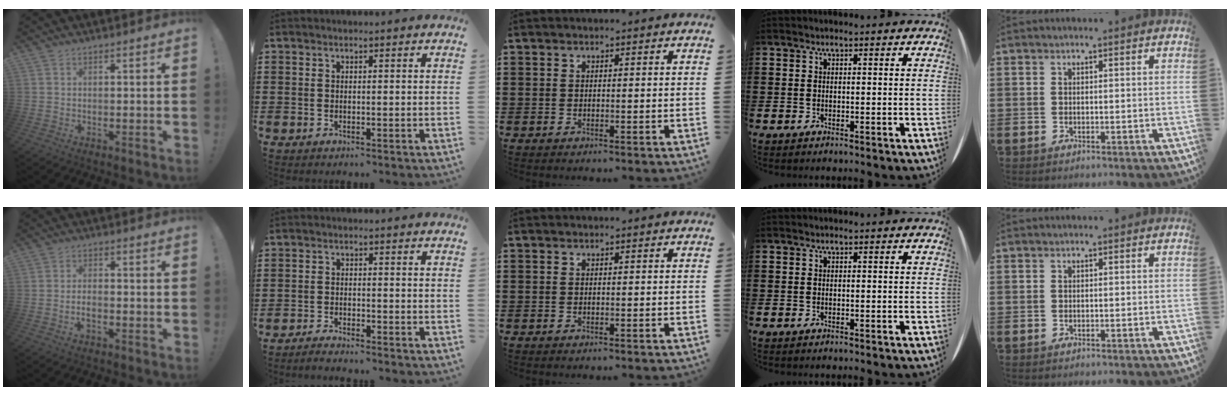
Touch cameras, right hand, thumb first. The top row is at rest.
{"thumb": {"total": 2.6, "force": [-1.3, 1.0, 2.0], "torque": [-0.047, 0.004, -0.022]}, "index": {"total": 1.8, "force": [-1.8, -0.1, 0.1], "torque": [-0.006, 0.002, -0.037]}}